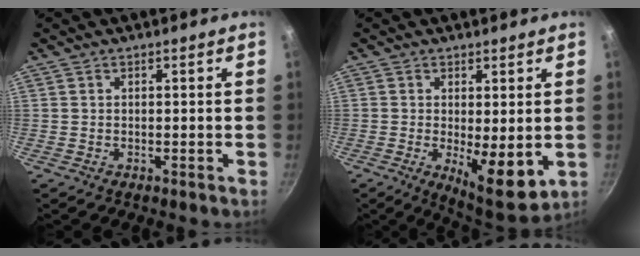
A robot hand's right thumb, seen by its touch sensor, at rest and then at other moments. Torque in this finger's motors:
{"motor_torque": [-0.31, 0.61, 0.09, -0.02, 0.04]}